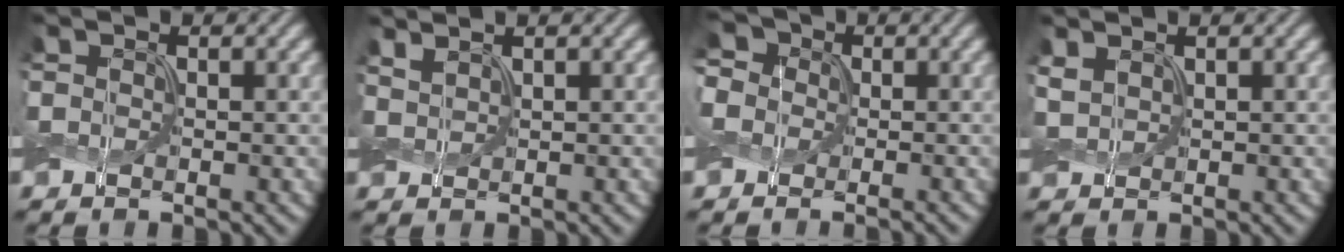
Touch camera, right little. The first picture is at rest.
{"total": 1.5, "force": [1.2, 0.4, 0.9], "torque": [-0.021, 0.008, 0.027]}
{"total": 7.4, "force": [2.5, 6.0, 3.5], "torque": [-0.050, 0.031, 0.008]}
{"total": 1.5, "force": [0.8, 0.8, 1.0], "torque": [-0.027, 0.006, 0.019]}